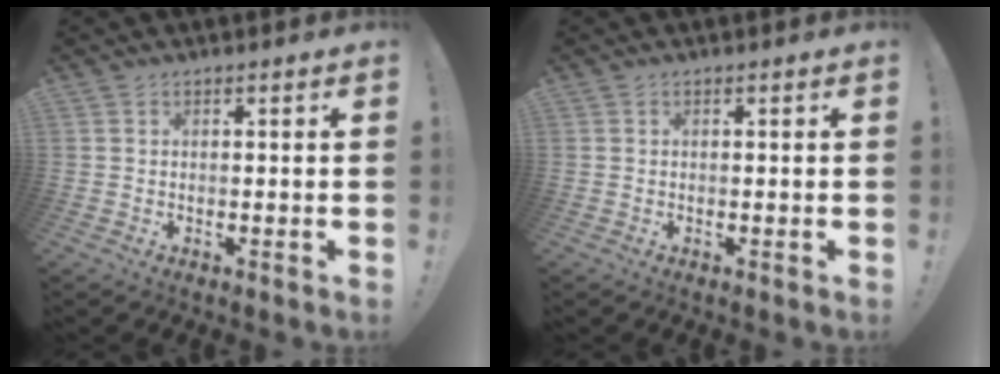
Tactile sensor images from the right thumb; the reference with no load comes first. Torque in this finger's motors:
{"motor_torque": [0.00, 0.00, 0.00, 0.00, 0.00]}